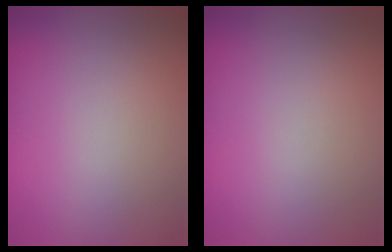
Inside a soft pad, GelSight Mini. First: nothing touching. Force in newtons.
{"total": 0.0}